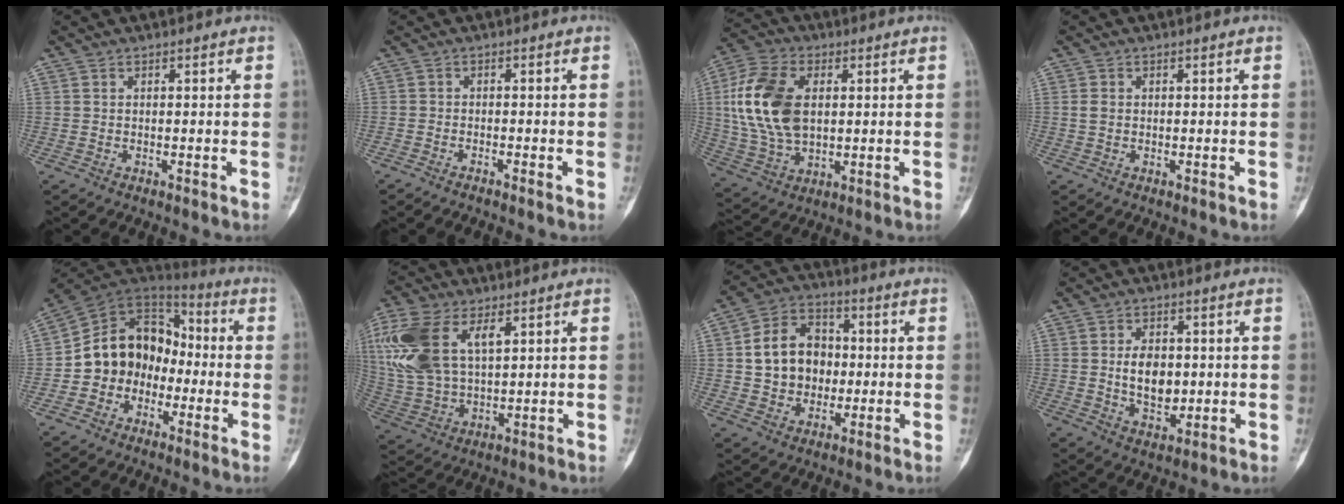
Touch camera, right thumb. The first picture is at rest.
{"total": 1.3, "force": [-1.0, -0.2, 0.7], "torque": [-0.014, 0.008, -0.020]}
{"total": 16.5, "force": [2.6, 10.2, 12.7], "torque": [-0.259, 0.001, 0.051]}
{"total": 1.3, "force": [0.1, 1.0, 0.8], "torque": [-0.015, 0.004, 0.002]}
{"total": 14.6, "force": [-3.0, 12.2, 7.5], "torque": [-0.089, 0.065, -0.063]}
{"total": 18.2, "force": [6.7, 10.3, 13.4], "torque": [-0.286, -0.007, 0.134]}
{"total": 13.5, "force": [0.4, 10.9, 7.9], "torque": [-0.099, 0.024, 0.007]}
{"total": 7.8, "force": [0.3, 5.2, 5.7], "torque": [-0.075, -0.007, 0.011]}